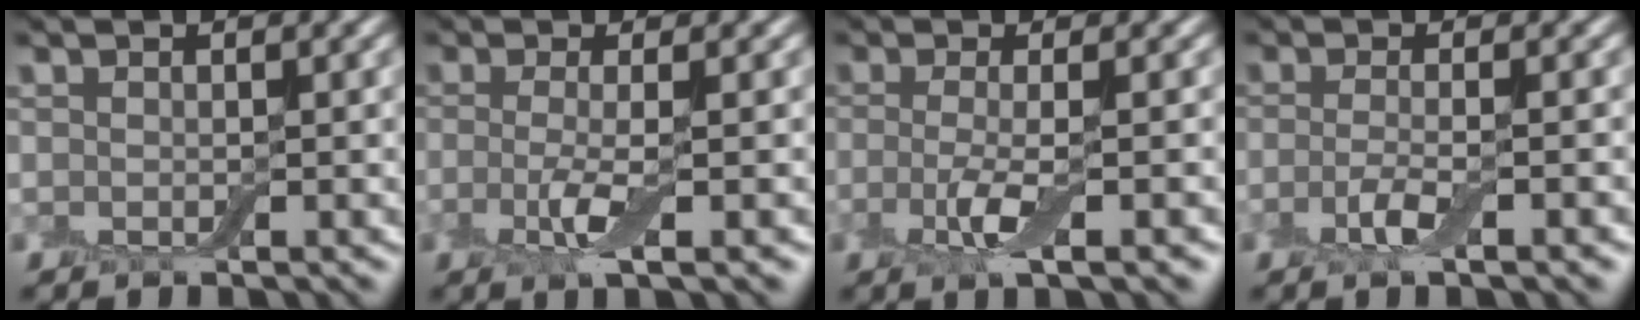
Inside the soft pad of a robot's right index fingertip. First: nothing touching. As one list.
[{"total": 3.2, "force": [-0.6, 0.7, 3.1], "torque": [-0.067, -0.012, -0.014]}, {"total": 3.5, "force": [-0.9, 0.8, 3.3], "torque": [-0.070, -0.012, -0.020]}, {"total": 3.0, "force": [-1.2, 0.7, 2.6], "torque": [-0.056, -0.002, -0.027]}]